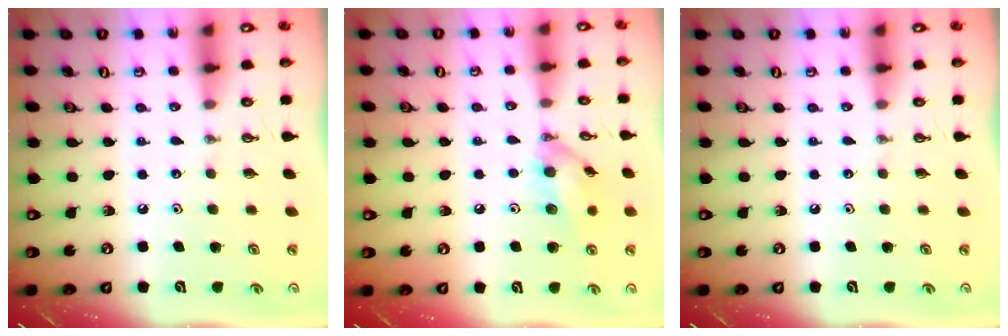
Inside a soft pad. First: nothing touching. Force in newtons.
{"total": 11.3, "press": 11.3, "slide": 0.7}
{"total": 0.0}